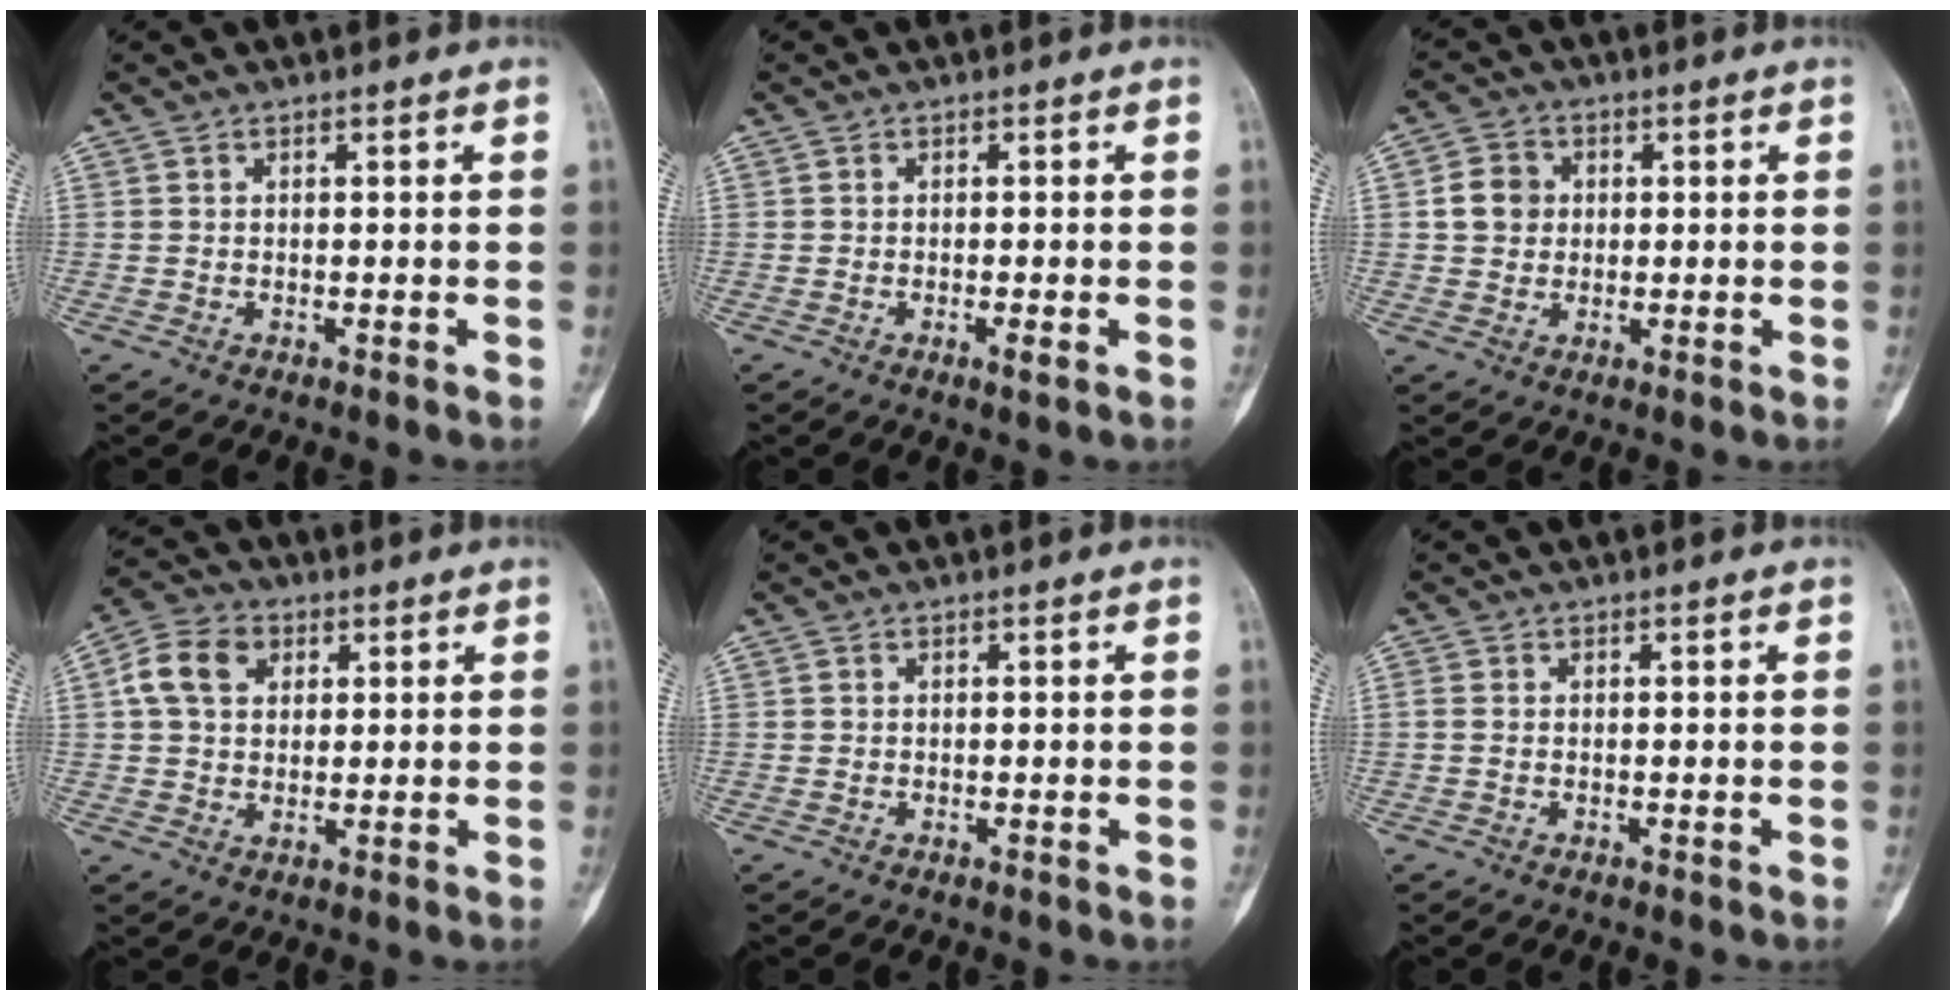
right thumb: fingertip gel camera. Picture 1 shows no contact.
{"total": 1.5, "force": [-0.6, 0.1, 1.4], "torque": [-0.023, -0.005, -0.012]}
{"total": 5.6, "force": [0.7, 4.9, 2.4], "torque": [-0.024, 0.004, 0.006]}
{"total": 8.7, "force": [2.5, 6.6, 5.1], "torque": [-0.082, 0.009, 0.039]}
{"total": 0.0}
{"total": 0.8, "force": [-0.1, 0.6, 0.6], "torque": [-0.014, -0.001, -0.004]}